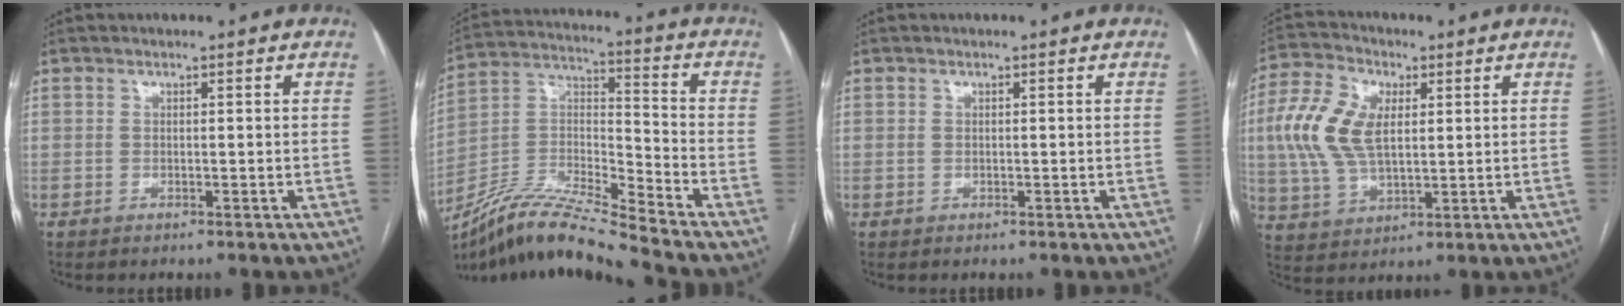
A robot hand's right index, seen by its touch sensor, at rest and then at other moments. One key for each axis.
{"total": 14.5, "fx": -13.3, "fy": -1.2, "fz": 5.8, "tx": -0.111, "ty": 0.016, "tz": -0.248}
{"total": 0.0}
{"total": 11.7, "fx": 2.0, "fy": 6.2, "fz": 9.7, "tx": -0.232, "ty": 0.019, "tz": 0.042}